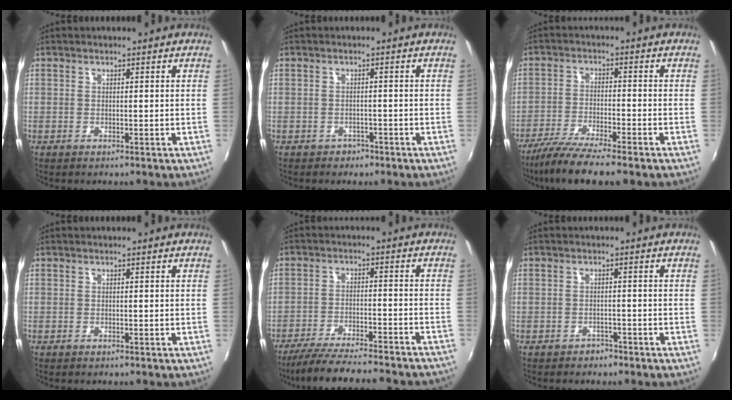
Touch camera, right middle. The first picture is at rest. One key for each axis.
{"total": 2.5, "fx": -1.6, "fy": 1.8, "fz": 0.4, "tx": -0.012, "ty": -0.003, "tz": -0.021}
{"total": 9.9, "fx": -8.0, "fy": 0.6, "fz": 5.7, "tx": -0.127, "ty": -0.030, "tz": -0.142}
{"total": 0.0}
{"total": 20.4, "fx": -18.2, "fy": 2.2, "fz": 8.9, "tx": -0.168, "ty": -0.036, "tz": -0.263}
{"total": 2.1, "fx": -1.6, "fy": 1.3, "fz": 0.1, "tx": -0.006, "ty": 0.000, "tz": -0.025}